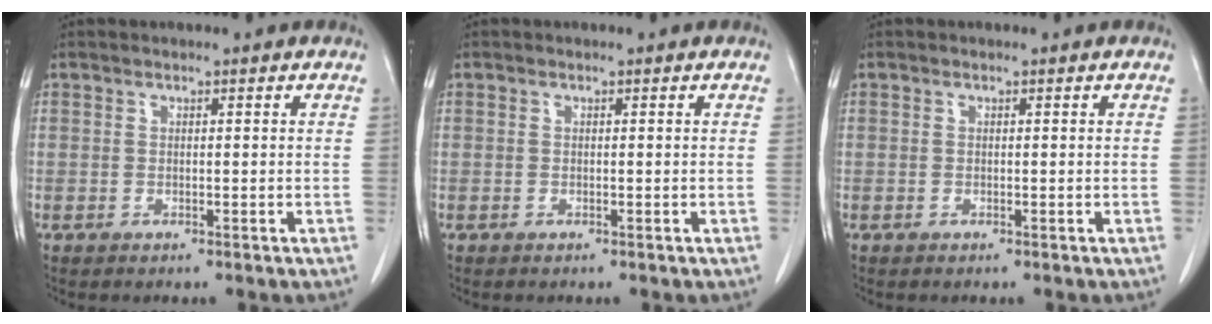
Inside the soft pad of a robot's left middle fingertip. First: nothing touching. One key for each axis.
{"total": 0.0}
{"total": 0.0}